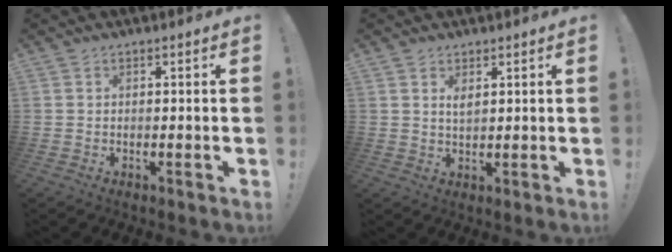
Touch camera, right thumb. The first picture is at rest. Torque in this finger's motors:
{"motor_torque": [0.46, 0.14, -0.11, -0.02, 0.06]}